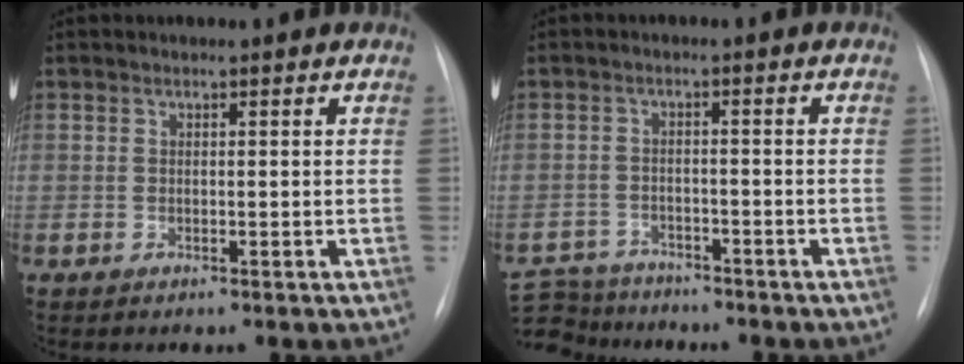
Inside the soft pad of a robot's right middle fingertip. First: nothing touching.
{"total": 8.4, "force": [-7.8, 3.1, 0.8], "torque": [-0.022, 0.007, -0.127]}